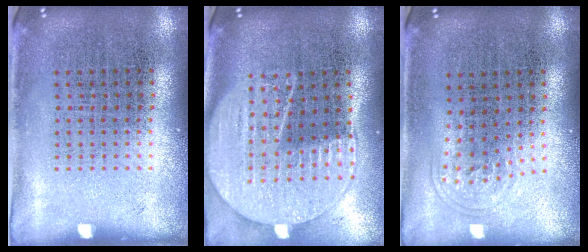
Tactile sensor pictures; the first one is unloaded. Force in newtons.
{"total": 2.0, "press": 1.9, "slide": 0.8}
{"total": 1.0, "press": 0.7, "slide": 0.7}